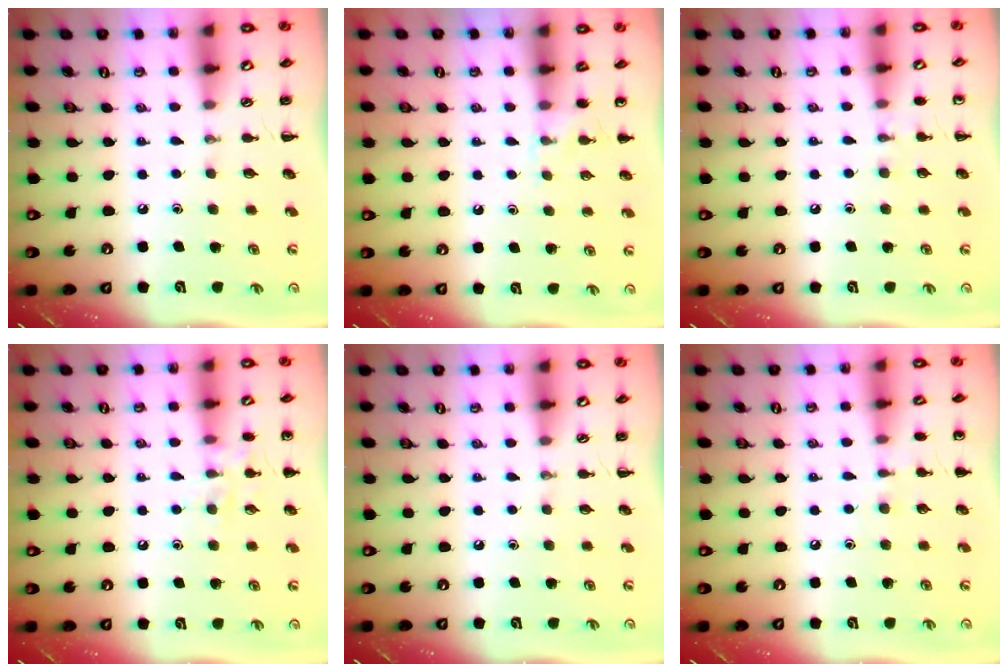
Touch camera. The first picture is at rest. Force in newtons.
{"total": 4.9, "press": 4.6, "slide": 1.7}
{"total": 4.8, "press": 4.5, "slide": 1.5}
{"total": 8.5, "press": 8.4, "slide": 1.6}
{"total": 0.0}
{"total": 5.1, "press": 4.9, "slide": 1.7}